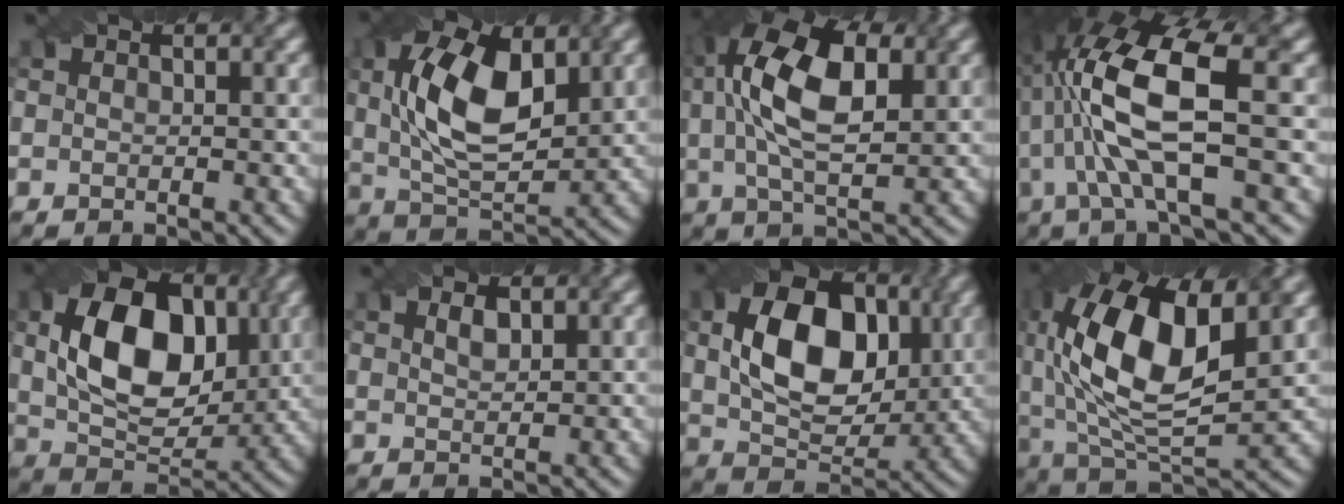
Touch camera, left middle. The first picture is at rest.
{"total": 9.3, "force": [2.2, 4.6, 7.8], "torque": [-0.154, 0.008, 0.036]}
{"total": 10.9, "force": [2.7, 5.1, 9.3], "torque": [-0.187, 0.020, 0.039]}
{"total": 10.6, "force": [1.3, 2.9, 10.1], "torque": [-0.203, 0.009, 0.026]}
{"total": 10.4, "force": [1.9, 6.5, 7.9], "torque": [-0.146, 0.004, 0.037]}
{"total": 1.3, "force": [0.8, 0.6, 0.8], "torque": [-0.017, 0.002, 0.018]}
{"total": 9.8, "force": [1.8, 6.3, 7.3], "torque": [-0.135, 0.004, 0.036]}
{"total": 13.6, "force": [2.7, 6.4, 11.8], "torque": [-0.231, 0.007, 0.047]}